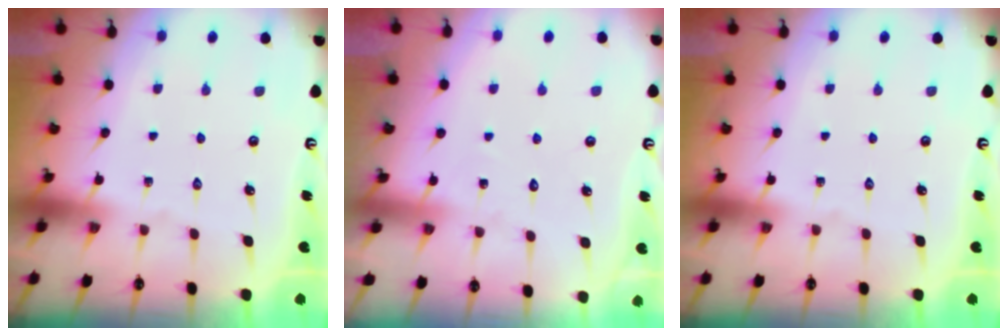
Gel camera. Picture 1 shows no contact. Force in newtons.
{"total": 4.5, "press": 4.4, "slide": 0.5}
{"total": 0.0}